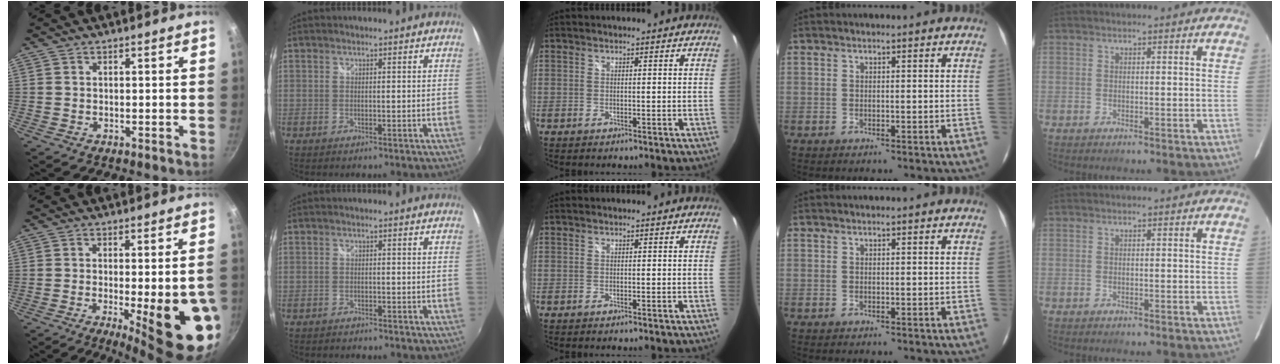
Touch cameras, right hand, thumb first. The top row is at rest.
{"thumb": {"total": 16.8, "force": [-4.6, 4.0, 15.6], "torque": [-0.190, 0.002, -0.052]}, "index": {"total": 2.9, "force": [-2.7, 0.8, 0.7], "torque": [-0.026, -0.003, -0.042]}}